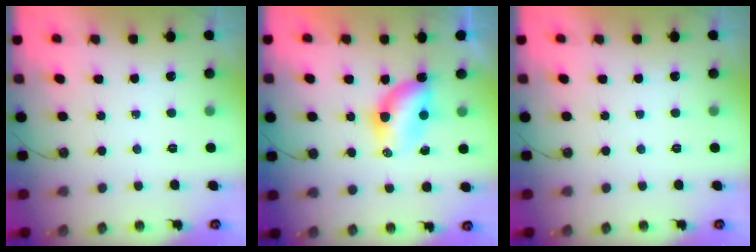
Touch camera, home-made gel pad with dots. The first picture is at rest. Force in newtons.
{"total": 7.8, "press": 7.0, "slide": 3.5}
{"total": 0.0}